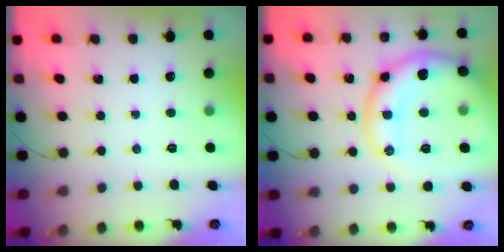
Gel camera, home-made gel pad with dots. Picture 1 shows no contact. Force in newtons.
{"total": 17.7, "press": 17.6, "slide": 1.6}